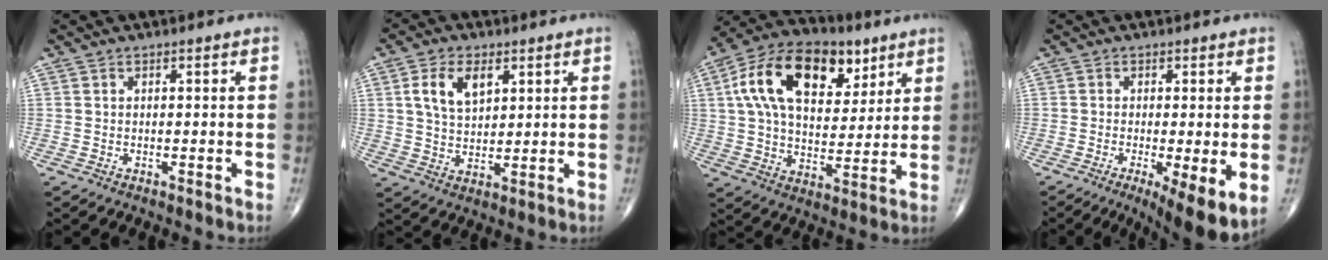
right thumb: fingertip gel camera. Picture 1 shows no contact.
{"total": 8.1, "force": [3.1, 4.8, 5.8], "torque": [-0.095, -0.010, 0.059]}
{"total": 21.2, "force": [8.3, 12.5, 15.0], "torque": [-0.236, -0.005, 0.137]}
{"total": 9.6, "force": [-2.8, 2.4, 8.9], "torque": [-0.139, -0.022, -0.043]}